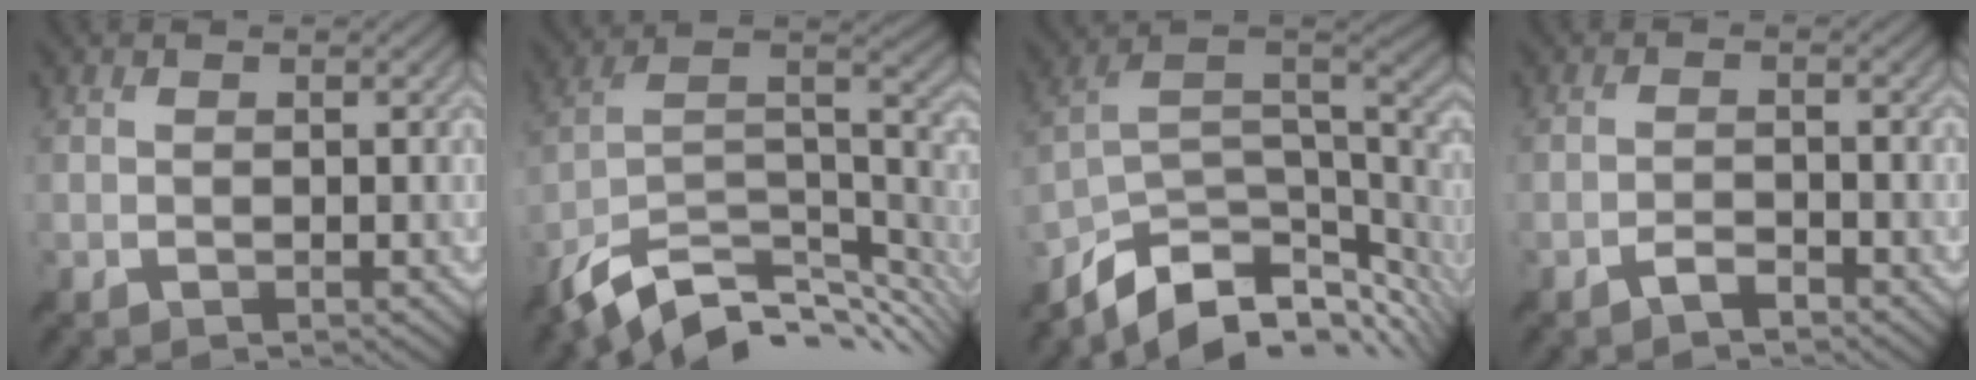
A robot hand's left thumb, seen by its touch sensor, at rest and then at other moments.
{"total": 12.4, "force": [-7.8, 5.3, 8.0], "torque": [-0.180, -0.002, -0.137]}
{"total": 11.4, "force": [-7.0, 5.2, 7.3], "torque": [-0.160, -0.007, -0.117]}
{"total": 1.9, "force": [-1.6, 0.4, 1.0], "torque": [-0.021, 0.003, -0.033]}